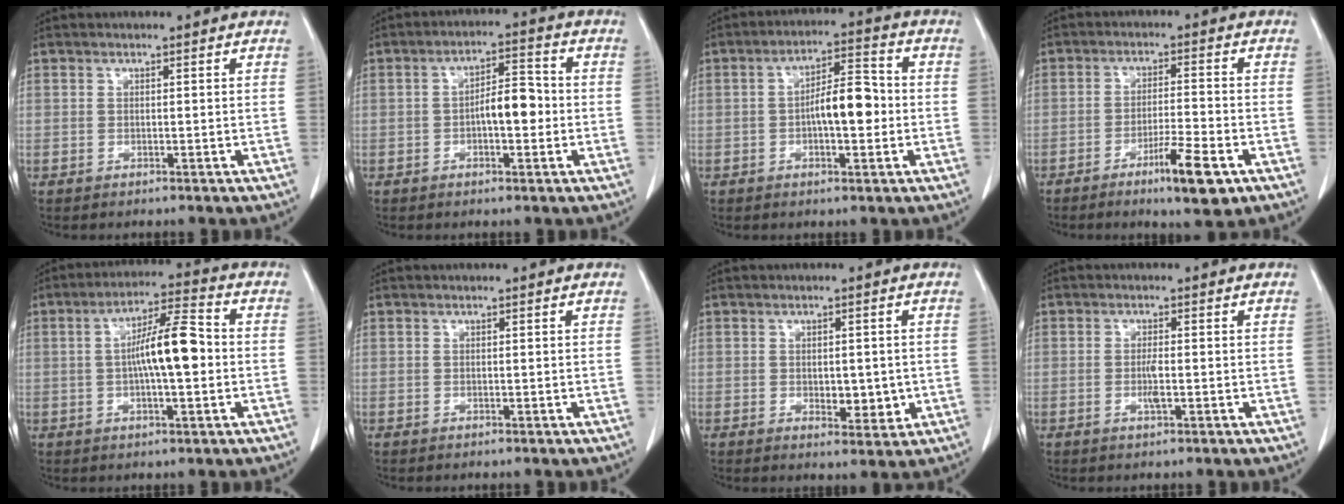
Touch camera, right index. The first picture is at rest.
{"total": 6.0, "force": [-1.0, 2.1, 5.5], "torque": [-0.091, 0.018, -0.017]}
{"total": 7.7, "force": [-0.9, 2.5, 7.2], "torque": [-0.125, 0.019, -0.016]}
{"total": 7.9, "force": [-4.3, 0.7, 6.5], "torque": [-0.108, -0.010, -0.065]}
{"total": 9.6, "force": [-0.2, 1.7, 9.4], "torque": [-0.168, 0.017, -0.010]}
{"total": 0.0}
{"total": 4.1, "force": [-0.6, 2.1, 3.5], "torque": [-0.043, -0.004, -0.001]}
{"total": 2.0, "force": [-0.6, 0.2, 1.9], "torque": [-0.039, -0.002, -0.011]}